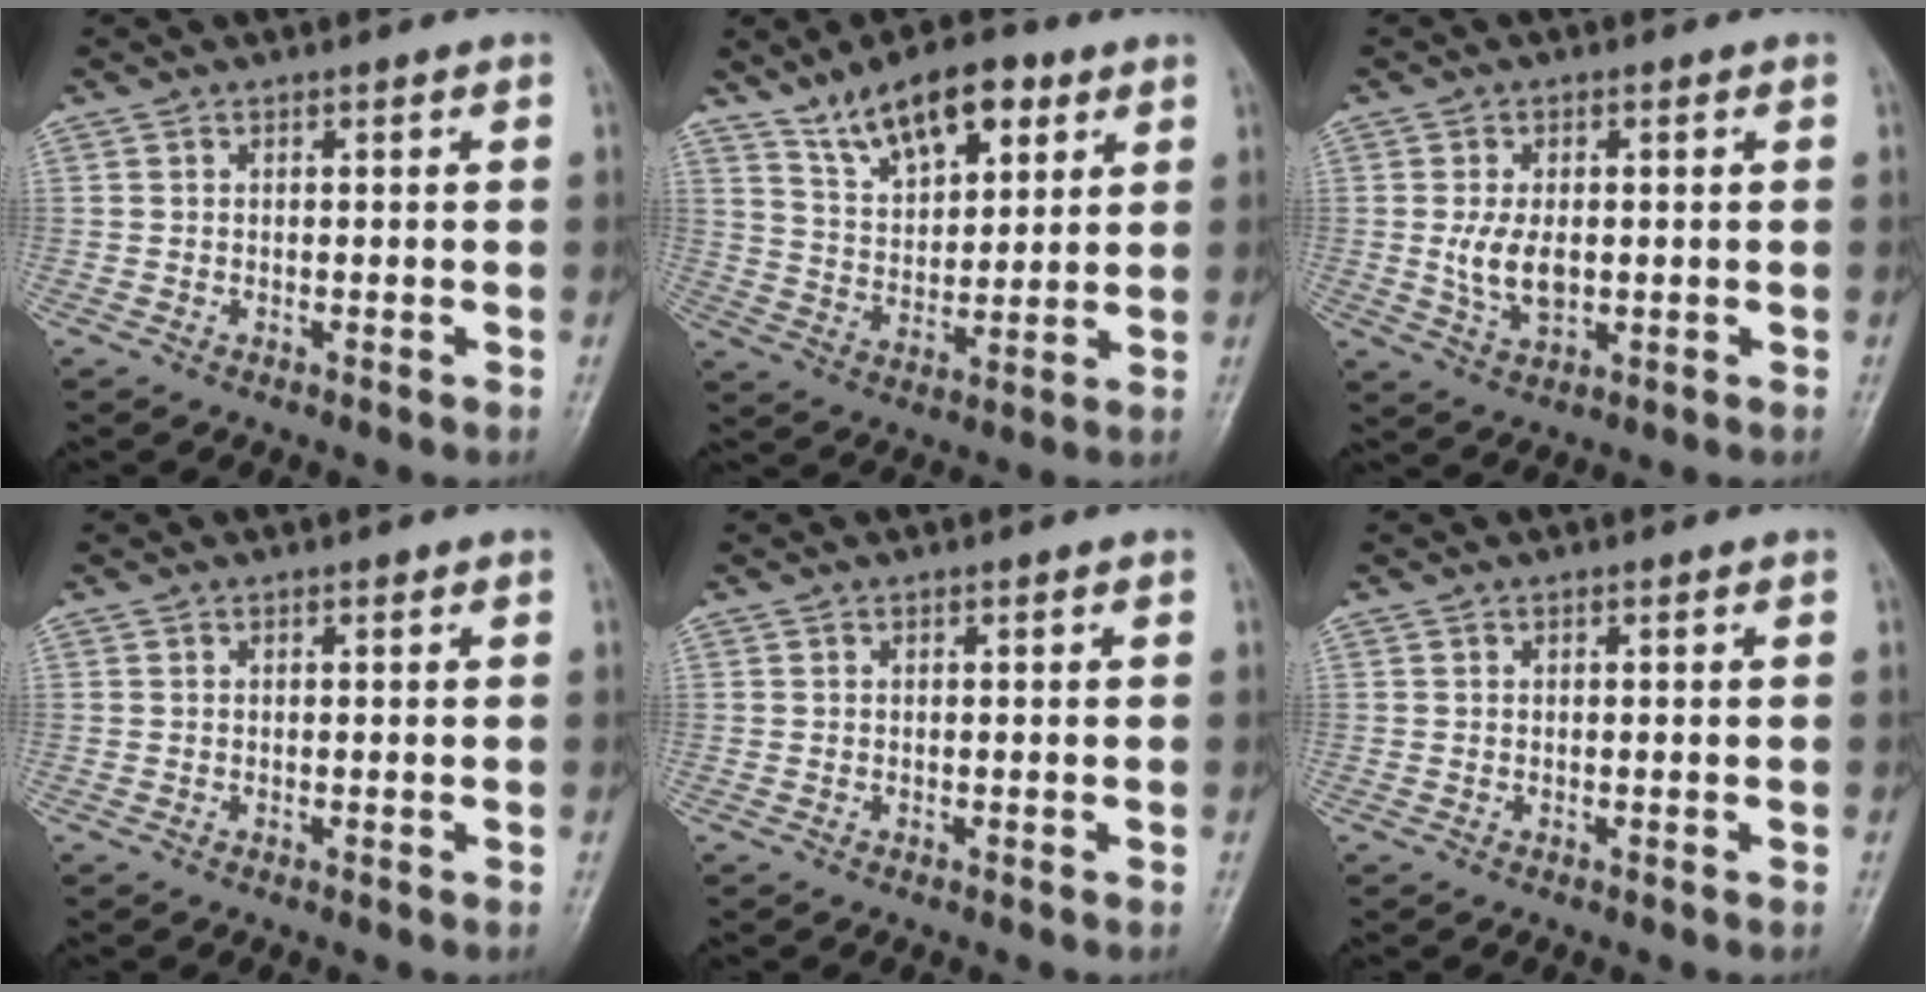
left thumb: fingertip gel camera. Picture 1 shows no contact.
{"total": 12.7, "force": [7.7, 6.0, 8.2], "torque": [-0.108, -0.032, 0.136]}
{"total": 6.4, "force": [0.0, 3.7, 5.2], "torque": [-0.099, -0.006, 0.006]}
{"total": 0.0}
{"total": 0.0}
{"total": 0.0}